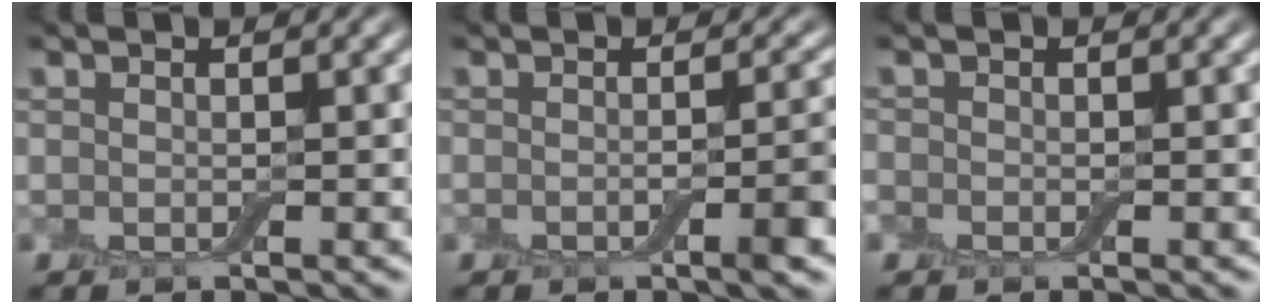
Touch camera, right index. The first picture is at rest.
{"total": 3.3, "force": [-1.0, 0.8, 3.0], "torque": [-0.040, 0.004, -0.021]}
{"total": 0.7, "force": [-0.4, 0.6, 0.2], "torque": [-0.001, -0.002, -0.009]}